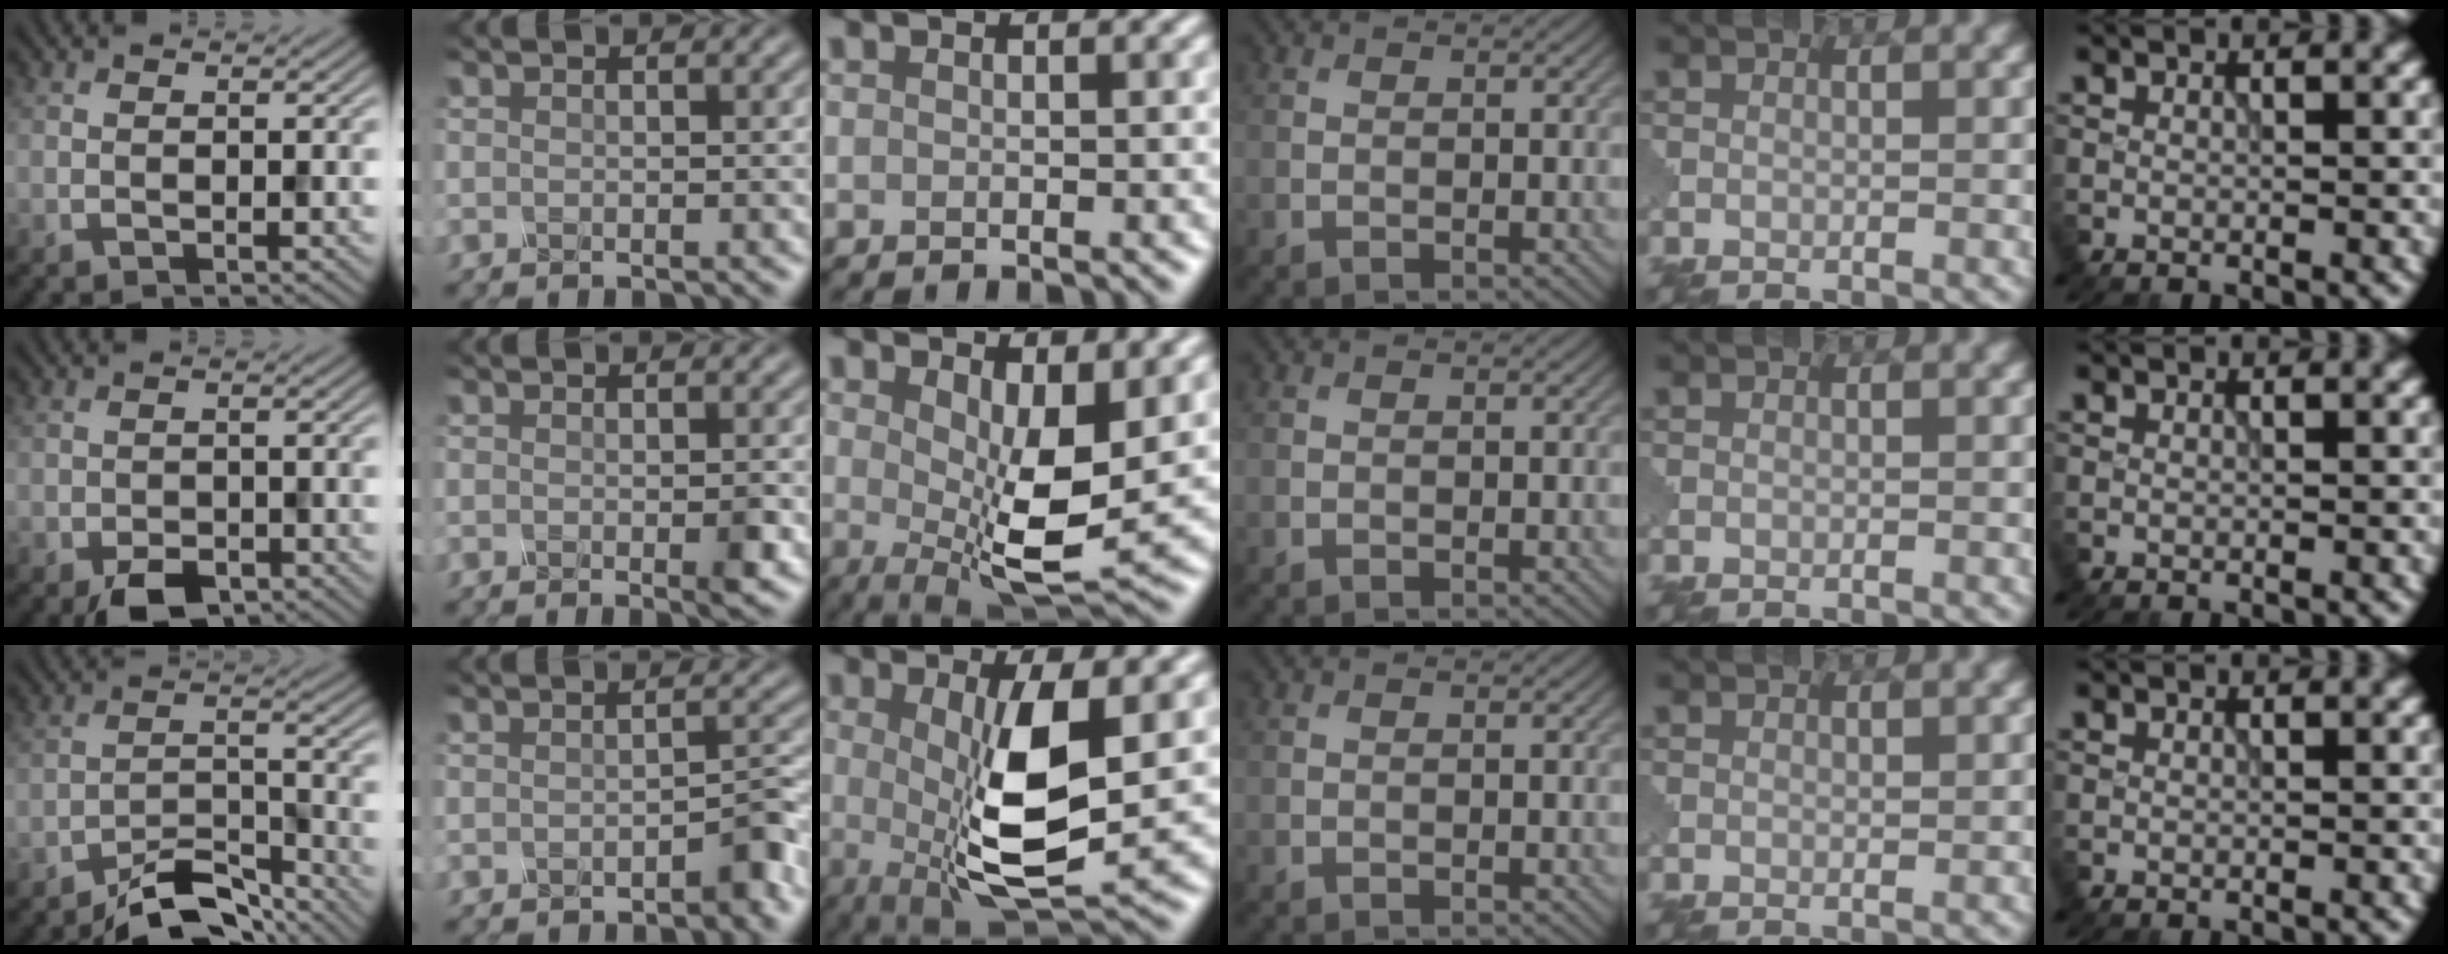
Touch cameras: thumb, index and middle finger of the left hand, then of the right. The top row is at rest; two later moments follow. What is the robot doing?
{"motion": "press", "object": "mechanical pencil"}